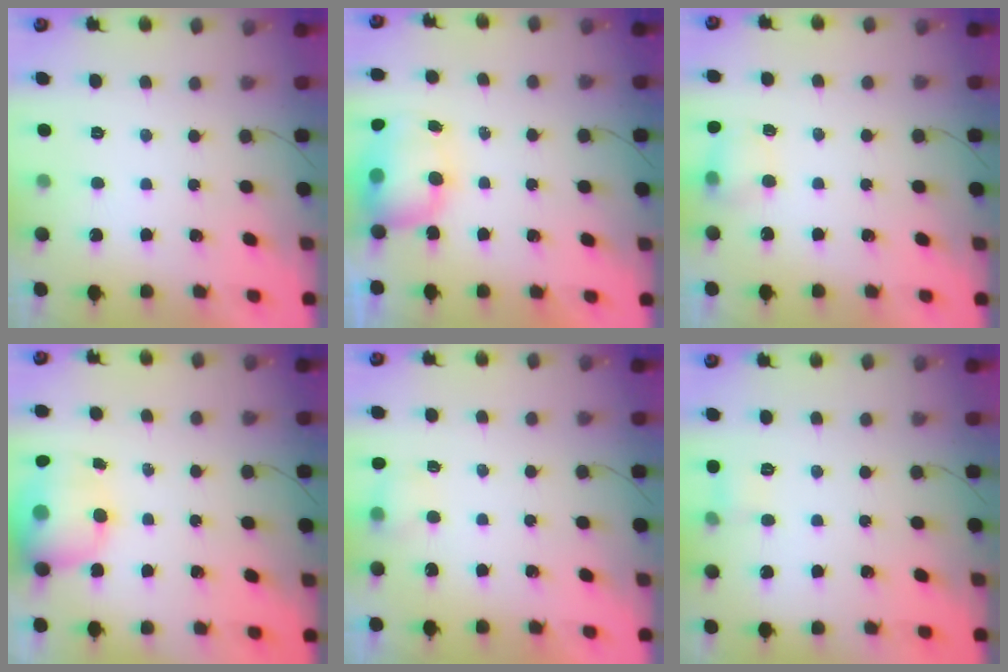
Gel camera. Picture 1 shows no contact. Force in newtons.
{"total": 8.1, "press": 8.0, "slide": 1.7}
{"total": 5.6, "press": 5.4, "slide": 1.5}
{"total": 10.6, "press": 10.2, "slide": 2.7}
{"total": 4.4, "press": 4.1, "slide": 1.4}
{"total": 4.5, "press": 4.2, "slide": 1.4}